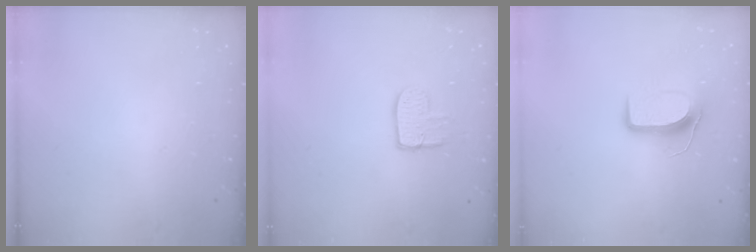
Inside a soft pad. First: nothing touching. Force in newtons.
{"total": 8.8, "press": 8.8, "slide": 0.6}
{"total": 9.0, "press": 9.0, "slide": 0.2}